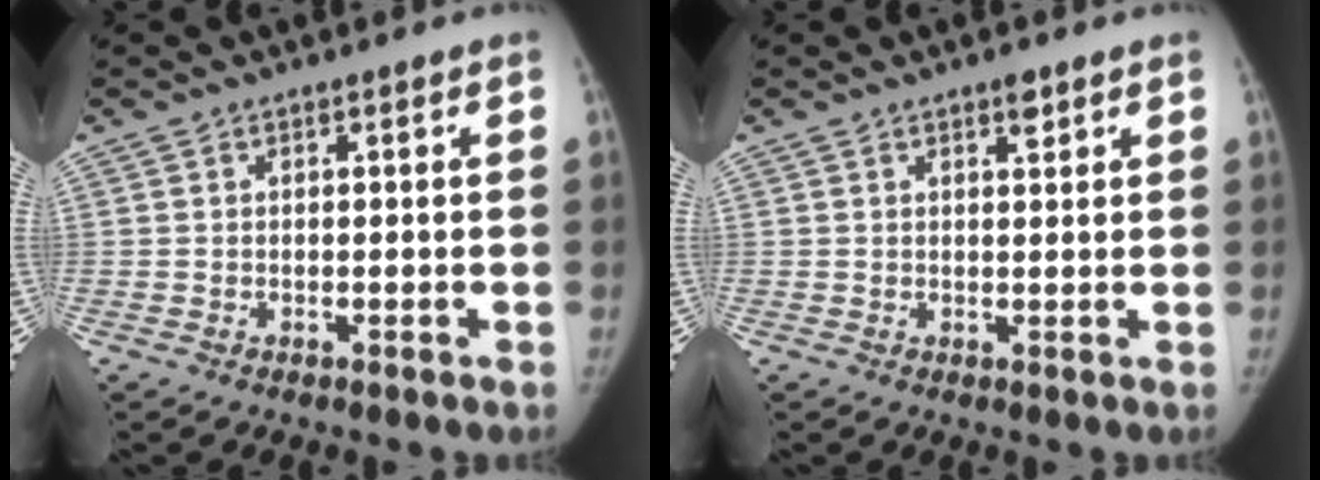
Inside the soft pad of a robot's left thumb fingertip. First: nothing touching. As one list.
[{"total": 2.1, "force": [1.4, 0.8, 1.4], "torque": [-0.015, -0.007, 0.021]}]